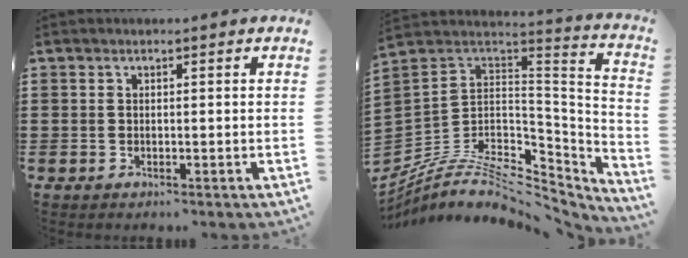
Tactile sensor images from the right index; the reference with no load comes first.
{"total": 8.1, "force": [-5.1, 4.0, 4.9], "torque": [-0.115, -0.011, -0.097]}